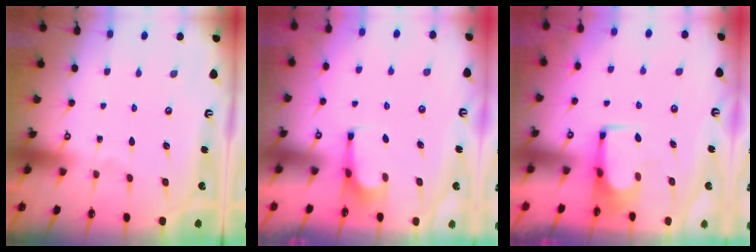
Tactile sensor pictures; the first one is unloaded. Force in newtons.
{"total": 0.7, "press": 0.7, "slide": 0.3}
{"total": 1.5, "press": 1.5, "slide": 0.3}